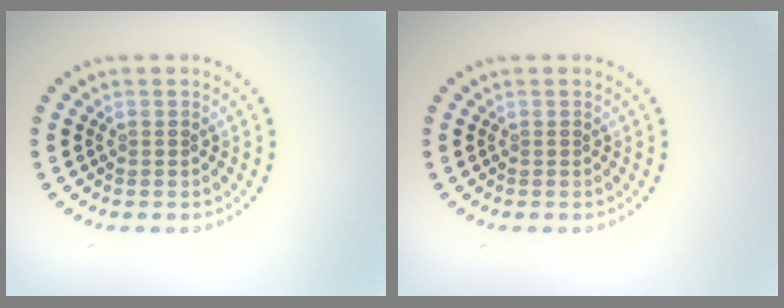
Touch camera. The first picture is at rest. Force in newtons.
{"total": 0.0}